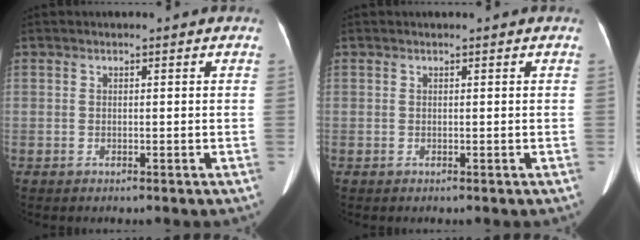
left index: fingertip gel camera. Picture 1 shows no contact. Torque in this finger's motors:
{"motor_torque": [-0.07, -0.09, -0.33, -0.05]}